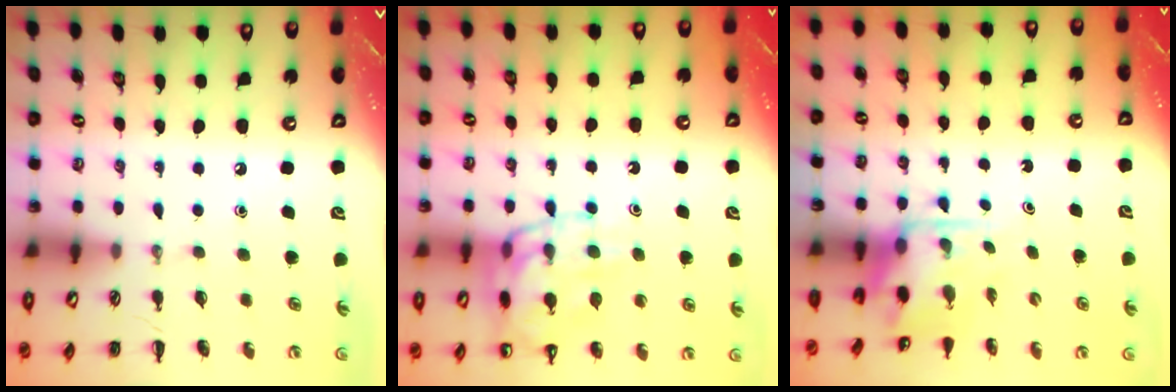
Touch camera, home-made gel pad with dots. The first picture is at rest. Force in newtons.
{"total": 16.3, "press": 16.0, "slide": 2.8}
{"total": 4.6, "press": 4.6, "slide": 0.5}